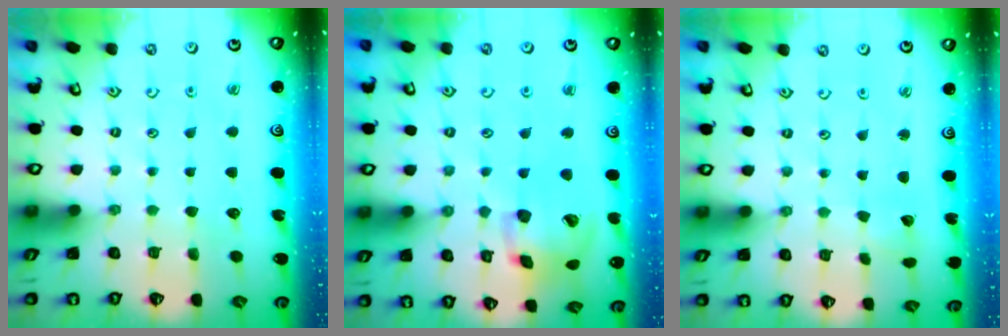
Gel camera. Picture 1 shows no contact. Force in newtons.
{"total": 15.4, "press": 15.2, "slide": 2.5}
{"total": 1.9, "press": 1.9, "slide": 0.1}